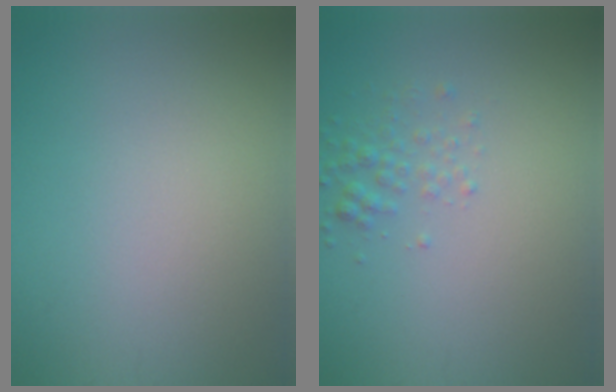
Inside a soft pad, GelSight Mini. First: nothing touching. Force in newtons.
{"total": 1.6, "press": 1.6, "slide": 0.1}